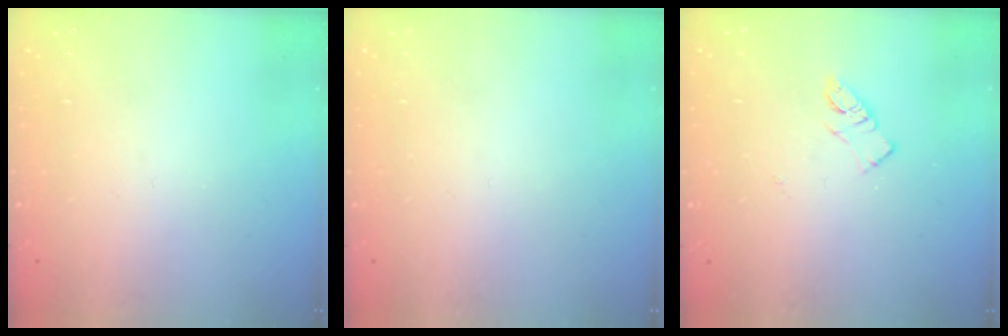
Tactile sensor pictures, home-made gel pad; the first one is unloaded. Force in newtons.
{"total": 1.5, "press": 1.5, "slide": 0.1}
{"total": 5.5, "press": 5.4, "slide": 0.5}